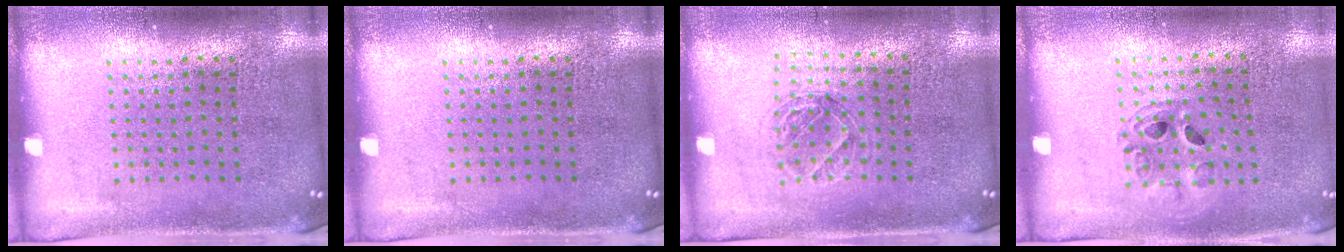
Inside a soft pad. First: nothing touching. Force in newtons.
{"total": 0.0}
{"total": 1.1, "press": 1.1, "slide": 0.4}
{"total": 1.0, "press": 1.0, "slide": 0.1}